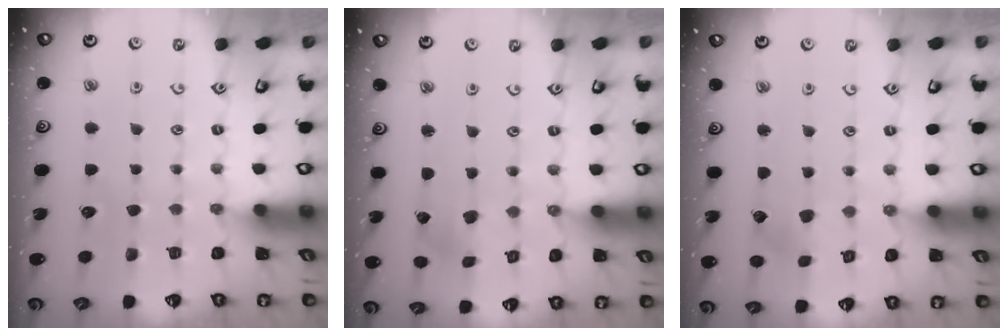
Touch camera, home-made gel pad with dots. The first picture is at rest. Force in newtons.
{"total": 1.2, "press": 1.2, "slide": 0.2}
{"total": 2.6, "press": 2.6, "slide": 0.3}